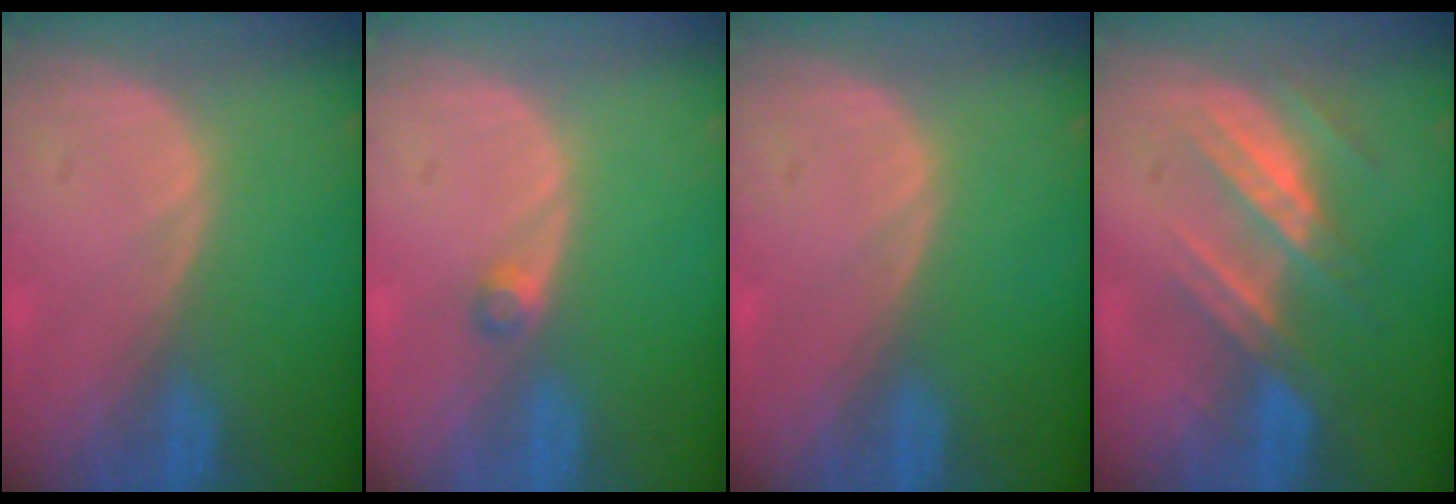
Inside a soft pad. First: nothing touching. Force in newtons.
{"total": 1.6, "press": 1.4, "slide": 0.9}
{"total": 0.0}
{"total": 7.2, "press": 6.6, "slide": 2.8}